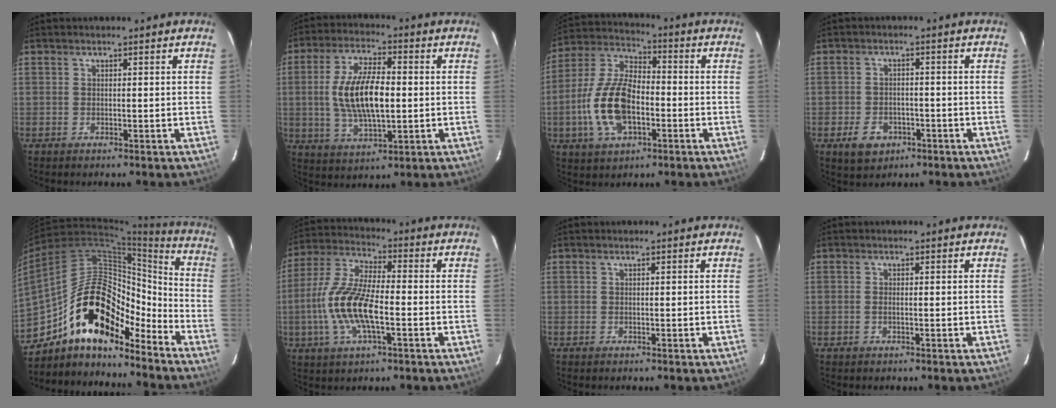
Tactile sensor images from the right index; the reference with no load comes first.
{"total": 13.4, "force": [-0.1, 5.3, 12.3], "torque": [-0.243, 0.001, 0.001]}
{"total": 15.1, "force": [-3.8, 7.8, 12.4], "torque": [-0.262, 0.009, -0.070]}
{"total": 6.0, "force": [-3.2, 4.0, 3.1], "torque": [-0.077, 0.003, -0.043]}
{"total": 19.5, "force": [-13.4, 8.7, 11.1], "torque": [-0.187, 0.020, -0.228]}
{"total": 13.8, "force": [-3.2, 4.7, 12.6], "torque": [-0.269, 0.000, -0.067]}
{"total": 0.0}
{"total": 0.7, "force": [-0.1, 0.2, 0.7], "torque": [-0.015, 0.001, -0.004]}